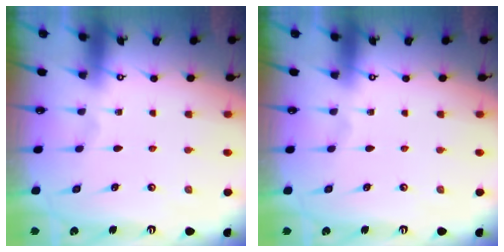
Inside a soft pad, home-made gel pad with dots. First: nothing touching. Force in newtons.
{"total": 0.0}